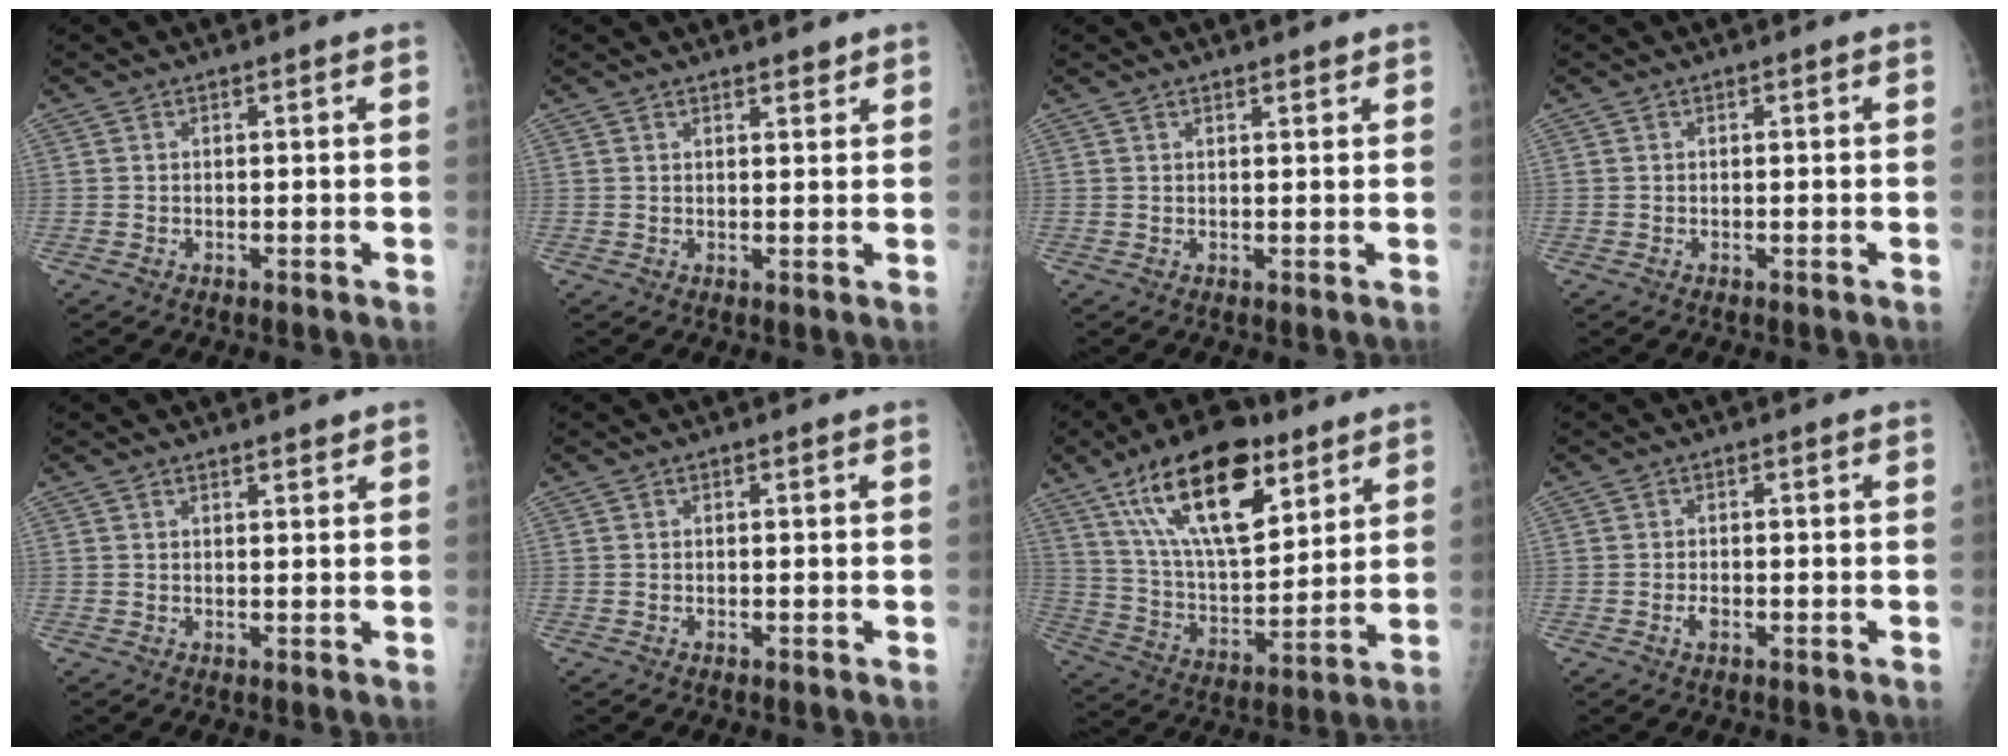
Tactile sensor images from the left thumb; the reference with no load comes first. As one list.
[{"total": 1.8, "force": [1.5, 0.5, 0.7], "torque": [-0.005, -0.011, 0.022]}, {"total": 1.2, "force": [1.0, 0.3, 0.6], "torque": [-0.007, -0.007, 0.016]}, {"total": 0.0}, {"total": 1.5, "force": [1.2, 0.4, 0.7], "torque": [-0.007, -0.009, 0.019]}, {"total": 0.0}, {"total": 22.6, "force": [12.2, 10.0, 16.1], "torque": [-0.249, -0.044, 0.218]}, {"total": 1.6, "force": [-0.7, 0.9, 1.2], "torque": [-0.021, 0.002, -0.013]}]